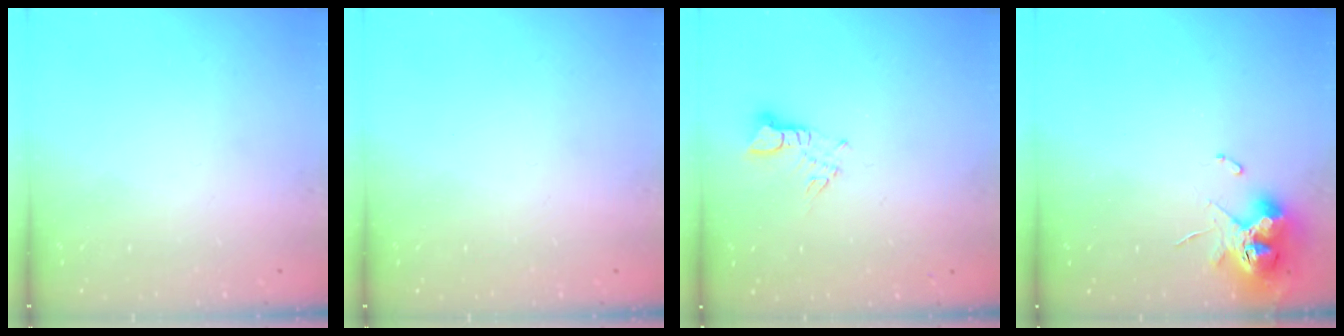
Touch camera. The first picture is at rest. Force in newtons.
{"total": 0.0}
{"total": 2.3, "press": 2.3, "slide": 0.3}
{"total": 9.9, "press": 9.8, "slide": 1.1}